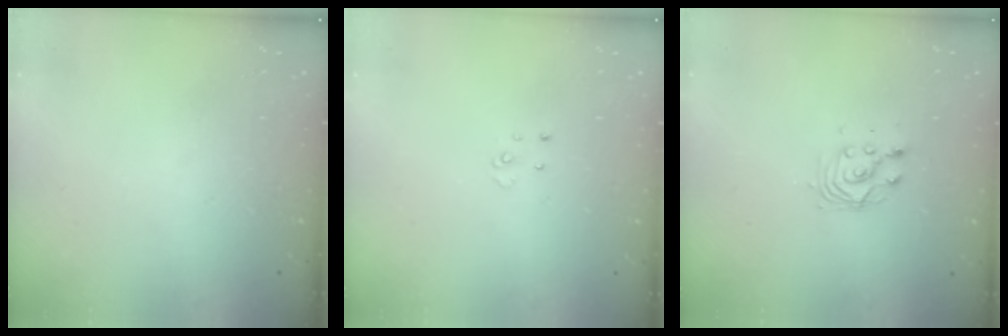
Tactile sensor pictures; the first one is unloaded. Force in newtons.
{"total": 3.2, "press": 3.2, "slide": 0.3}
{"total": 5.0, "press": 5.0, "slide": 0.2}